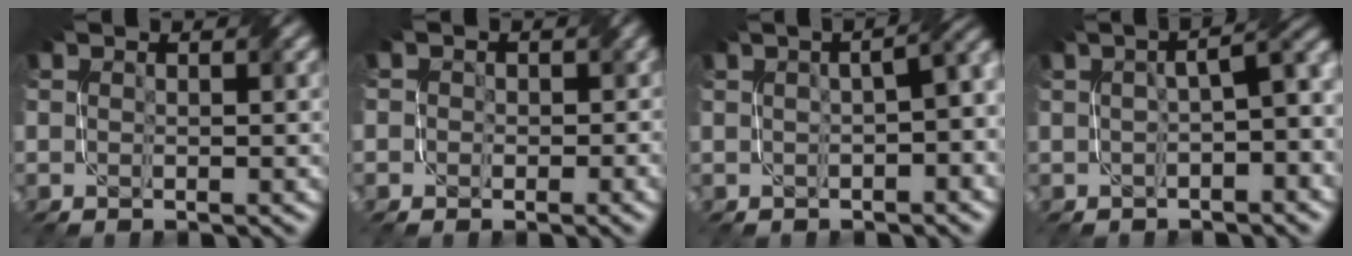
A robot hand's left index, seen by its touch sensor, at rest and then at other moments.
{"total": 2.7, "force": [0.3, 2.5, 0.8], "torque": [0.007, 0.010, -0.014]}
{"total": 5.9, "force": [0.3, 2.6, 5.3], "torque": [-0.032, 0.021, 0.006]}
{"total": 5.4, "force": [0.0, 1.7, 5.1], "torque": [-0.054, 0.019, 0.002]}